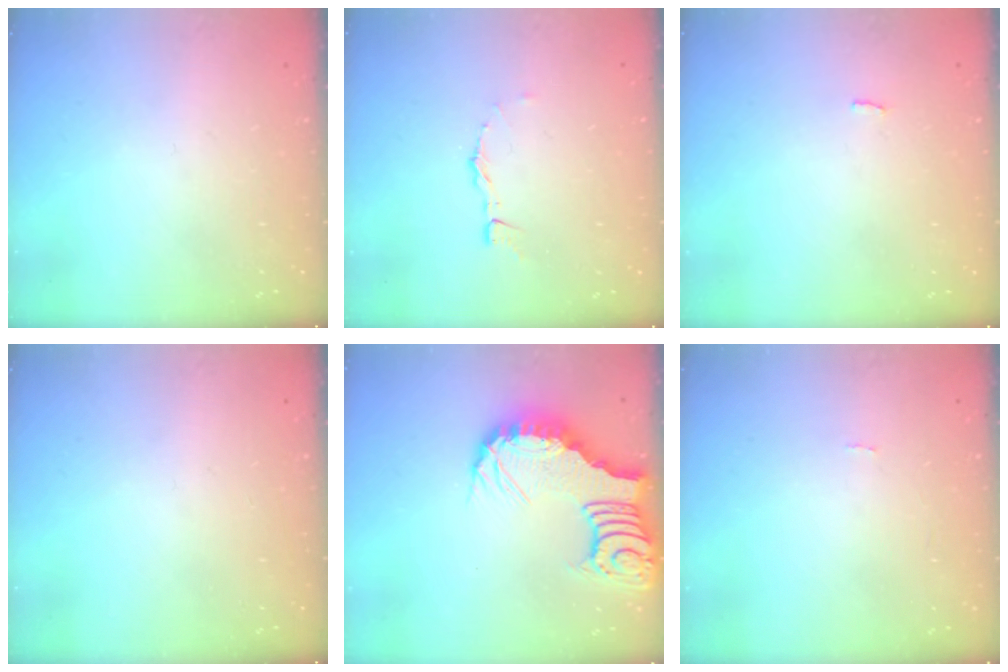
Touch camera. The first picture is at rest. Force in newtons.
{"total": 3.6, "press": 3.6, "slide": 0.2}
{"total": 2.3, "press": 2.3, "slide": 0.2}
{"total": 0.0}
{"total": 9.0, "press": 8.9, "slide": 0.9}
{"total": 0.0}